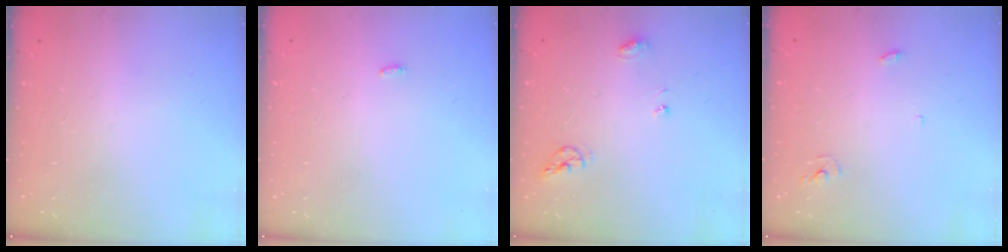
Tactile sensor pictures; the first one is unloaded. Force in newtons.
{"total": 3.3, "press": 1.6, "slide": 2.9}
{"total": 6.7, "press": 6.7, "slide": 0.3}
{"total": 2.9, "press": 2.9, "slide": 0.2}